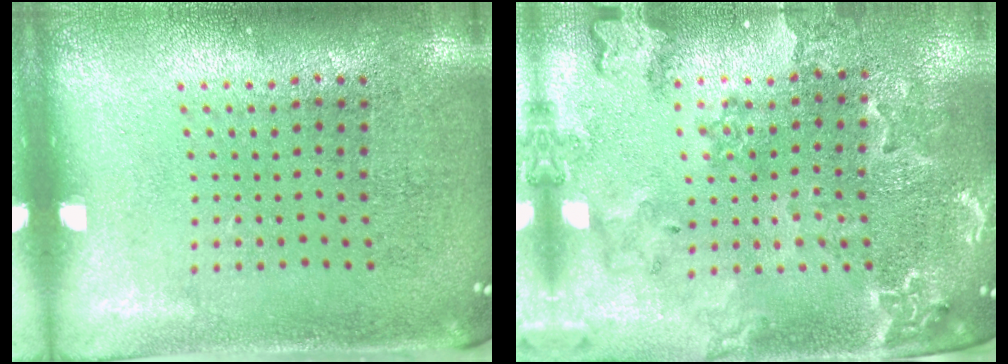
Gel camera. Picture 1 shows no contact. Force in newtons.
{"total": 1.9, "press": 1.9, "slide": 0.2}